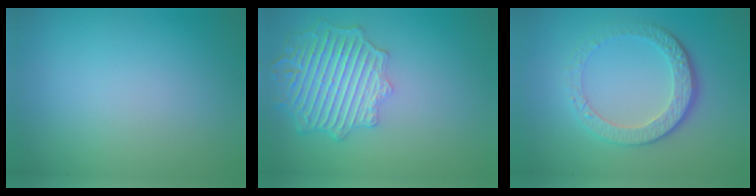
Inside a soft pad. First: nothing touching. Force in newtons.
{"total": 6.3, "press": 5.2, "slide": 3.6}
{"total": 4.6, "press": 3.3, "slide": 3.2}